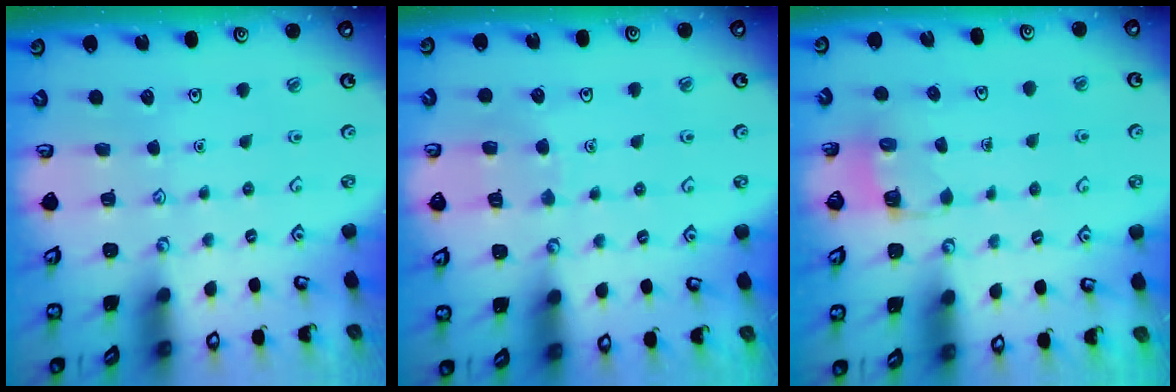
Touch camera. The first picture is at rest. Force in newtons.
{"total": 7.0, "press": 7.0, "slide": 0.5}
{"total": 2.8, "press": 2.8, "slide": 0.2}